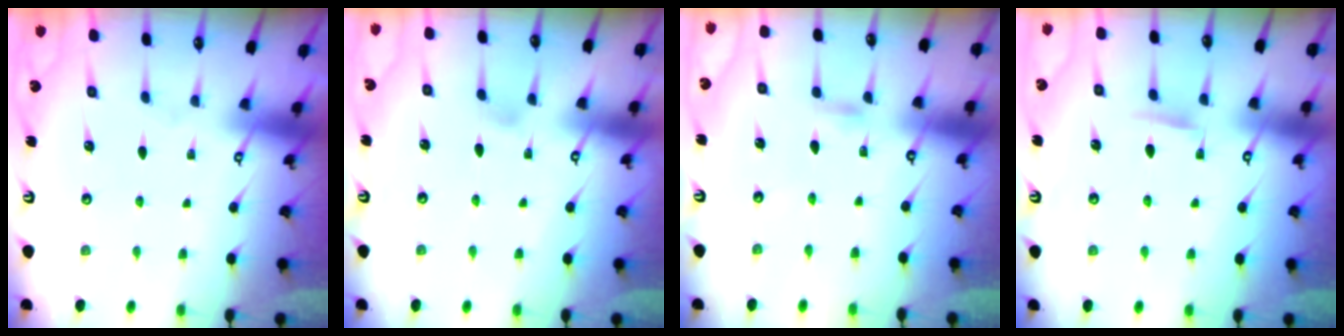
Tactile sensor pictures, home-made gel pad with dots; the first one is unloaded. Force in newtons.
{"total": 3.2, "press": 3.2, "slide": 0.4}
{"total": 3.3, "press": 3.3, "slide": 0.2}
{"total": 3.8, "press": 3.8, "slide": 0.5}